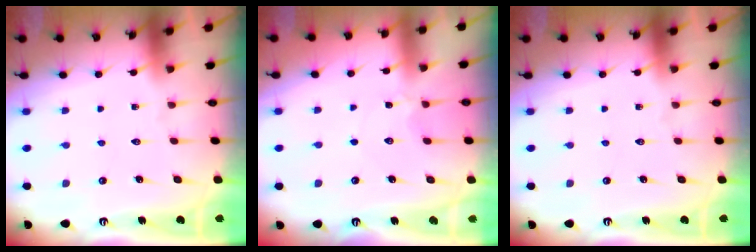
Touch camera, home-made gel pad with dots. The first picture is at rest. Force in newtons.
{"total": 2.8, "press": 2.8, "slide": 0.3}
{"total": 0.0}